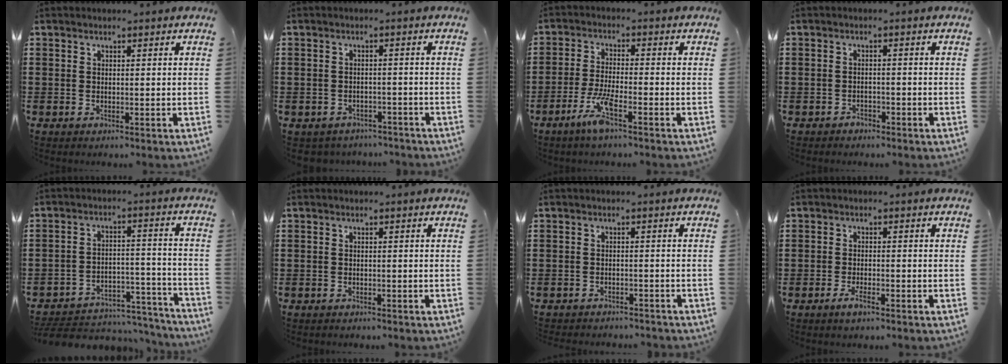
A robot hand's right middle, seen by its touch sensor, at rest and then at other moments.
{"total": 2.1, "force": [-2.0, 0.5, -0.2], "torque": [-0.005, -0.001, -0.046]}
{"total": 5.7, "force": [-3.3, 0.8, 4.6], "torque": [-0.101, -0.010, -0.062]}
{"total": 1.4, "force": [-1.3, 0.4, 0.0], "torque": [-0.006, 0.002, -0.030]}
{"total": 5.2, "force": [-4.9, 1.4, 1.3], "torque": [-0.027, 0.007, -0.099]}
{"total": 0.6, "force": [-0.6, 0.1, 0.0], "torque": [-0.001, 0.000, -0.012]}
{"total": 1.8, "force": [-1.8, 0.1, 0.0], "torque": [-0.007, 0.000, -0.038]}
{"total": 2.2, "force": [-1.4, 0.6, 1.6], "torque": [-0.036, -0.002, -0.028]}